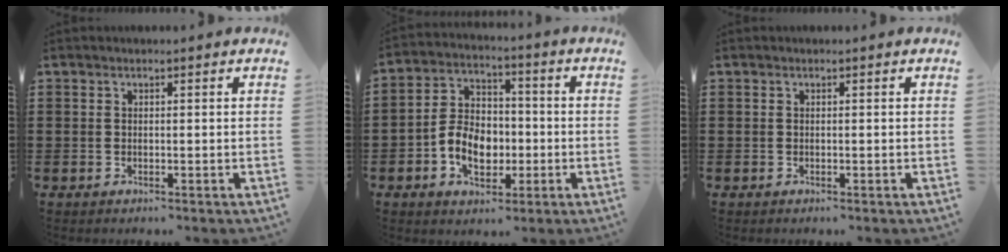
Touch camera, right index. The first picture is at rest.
{"total": 7.9, "force": [-2.1, 5.7, 5.1], "torque": [-0.107, 0.008, -0.041]}
{"total": 0.0}